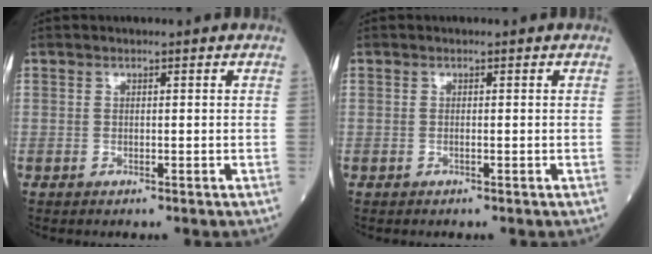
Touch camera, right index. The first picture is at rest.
{"total": 0.0}